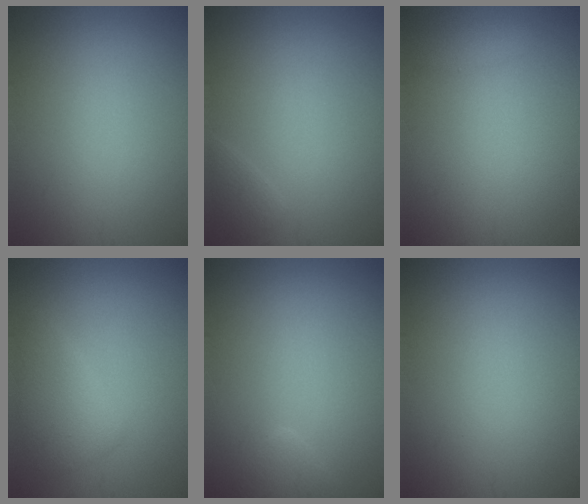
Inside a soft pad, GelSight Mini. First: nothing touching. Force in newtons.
{"total": 0.9, "press": 0.9, "slide": 0.1}
{"total": 0.8, "press": 0.8, "slide": 0.0}
{"total": 2.8, "press": 2.8, "slide": 0.2}
{"total": 1.4, "press": 1.4, "slide": 0.2}
{"total": 0.0}